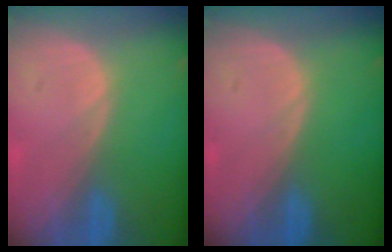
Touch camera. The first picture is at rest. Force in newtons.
{"total": 0.0}